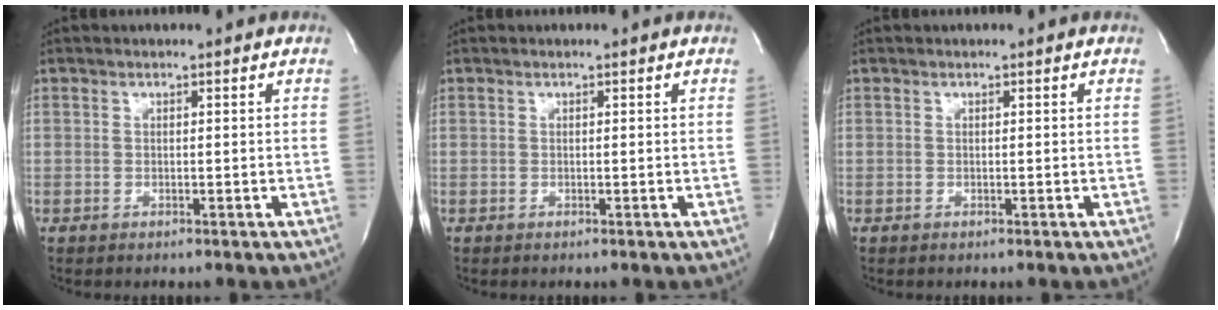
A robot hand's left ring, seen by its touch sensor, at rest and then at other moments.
{"total": 0.0}
{"total": 0.0}